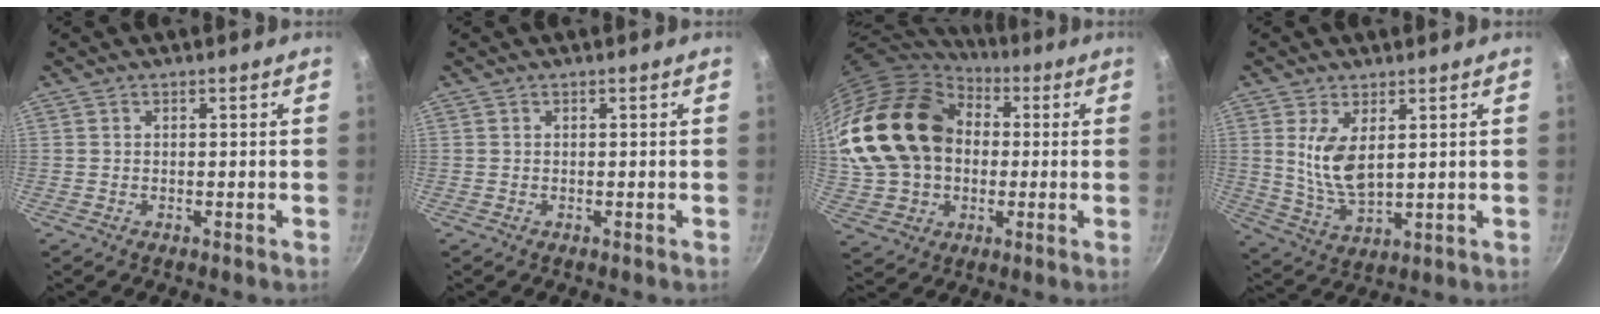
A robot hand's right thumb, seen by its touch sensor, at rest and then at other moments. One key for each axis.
{"total": 0.0}
{"total": 25.1, "fx": 3.5, "fy": 18.7, "fz": 16.3, "tx": -0.307, "ty": 0.037, "tz": 0.074}
{"total": 8.8, "fx": 2.4, "fy": 4.3, "fz": 7.3, "tx": -0.137, "ty": -0.027, "tz": 0.058}